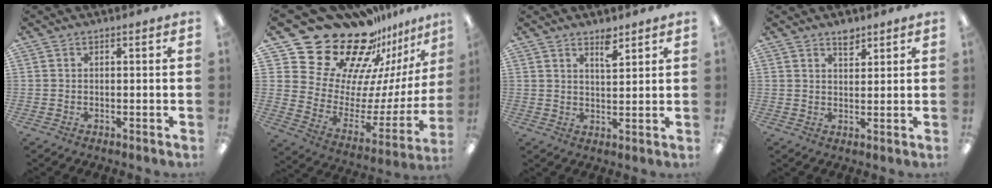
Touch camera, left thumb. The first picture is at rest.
{"total": 28.4, "force": [21.8, 14.6, 11.0], "torque": [-0.177, -0.173, 0.411]}
{"total": 4.5, "force": [3.5, 1.5, 2.5], "torque": [-0.034, -0.017, 0.058]}
{"total": 3.4, "force": [2.7, 1.6, 1.3], "torque": [-0.006, -0.014, 0.045]}